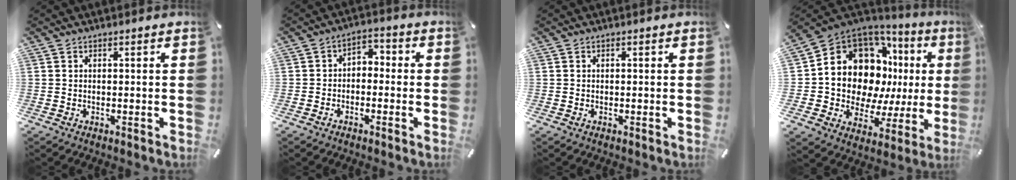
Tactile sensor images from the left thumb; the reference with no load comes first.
{"total": 3.8, "force": [-2.7, 2.4, 1.3], "torque": [-0.021, 0.019, -0.055]}
{"total": 0.0}
{"total": 16.2, "force": [4.8, 12.5, 9.2], "torque": [-0.152, -0.060, 0.095]}